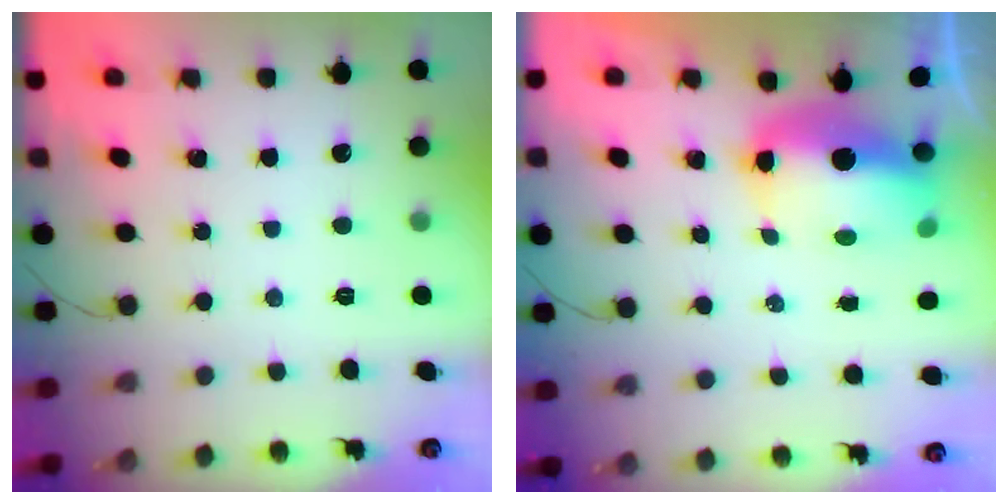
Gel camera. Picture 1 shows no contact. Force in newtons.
{"total": 10.6, "press": 10.4, "slide": 2.2}